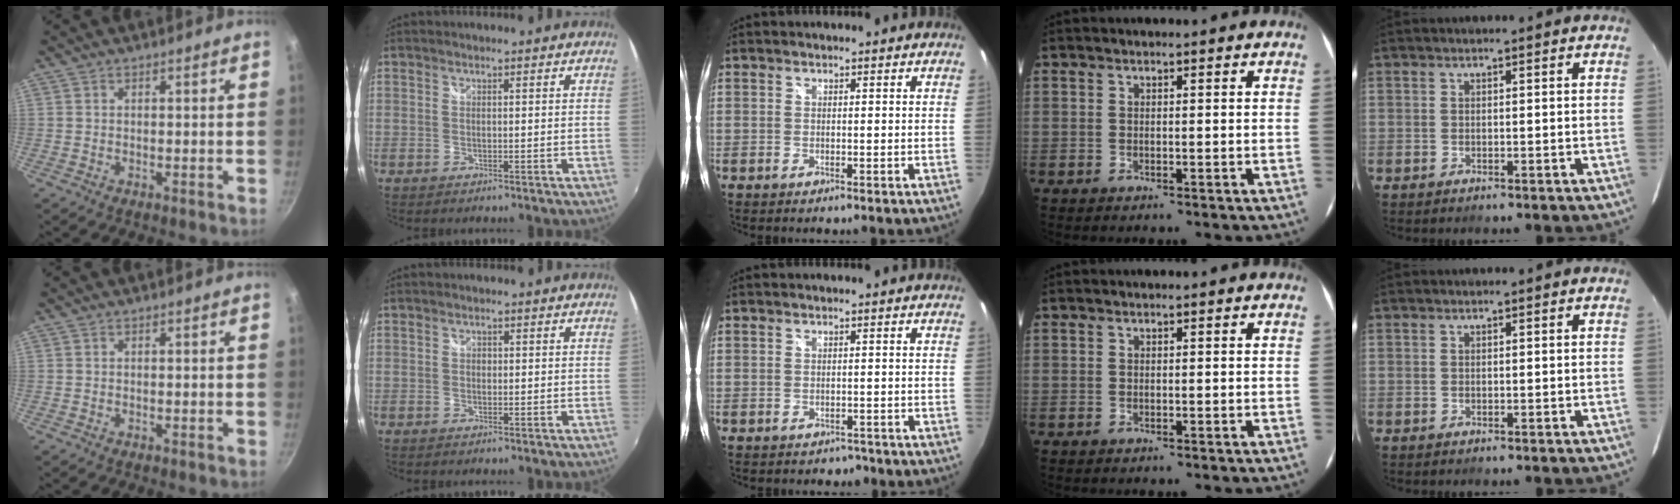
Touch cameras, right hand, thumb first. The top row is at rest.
{"index": {"total": 0.7, "force": [0.0, 0.7, 0.2], "torque": [-0.002, 0.001, -0.003]}, "middle": {"total": 2.4, "force": [-1.8, 1.6, 0.4], "torque": [-0.010, -0.005, -0.020]}}